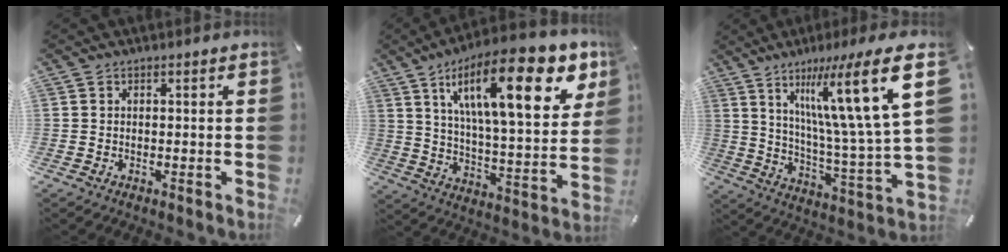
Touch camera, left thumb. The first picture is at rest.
{"total": 25.3, "force": [12.8, 8.8, 20.0], "torque": [-0.321, -0.062, 0.198]}
{"total": 24.1, "force": [11.8, 4.0, 20.6], "torque": [-0.327, -0.071, 0.174]}